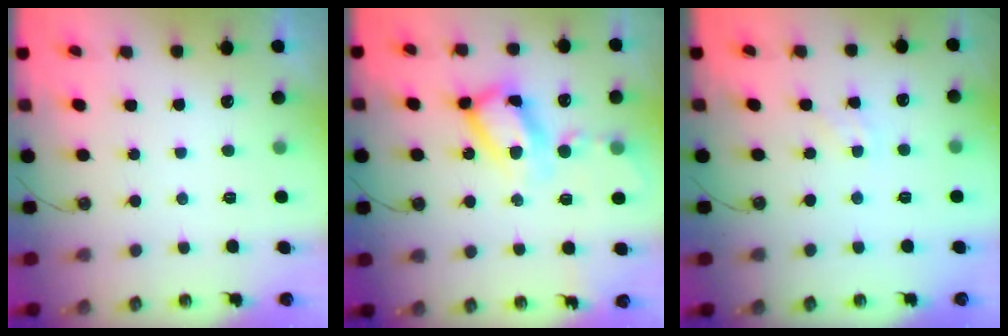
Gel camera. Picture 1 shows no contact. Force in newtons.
{"total": 14.1, "press": 14.0, "slide": 1.6}
{"total": 1.1, "press": 1.1, "slide": 0.2}